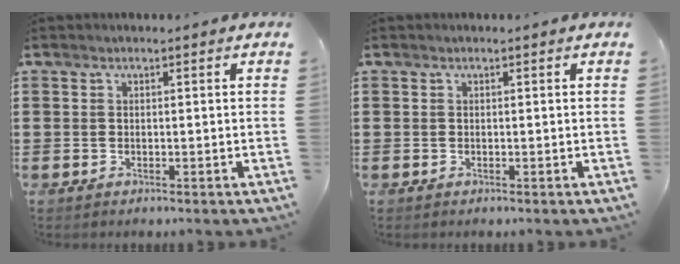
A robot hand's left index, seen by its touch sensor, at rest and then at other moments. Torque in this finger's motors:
{"motor_torque": [-0.04, -0.04, 0.00, -0.01]}